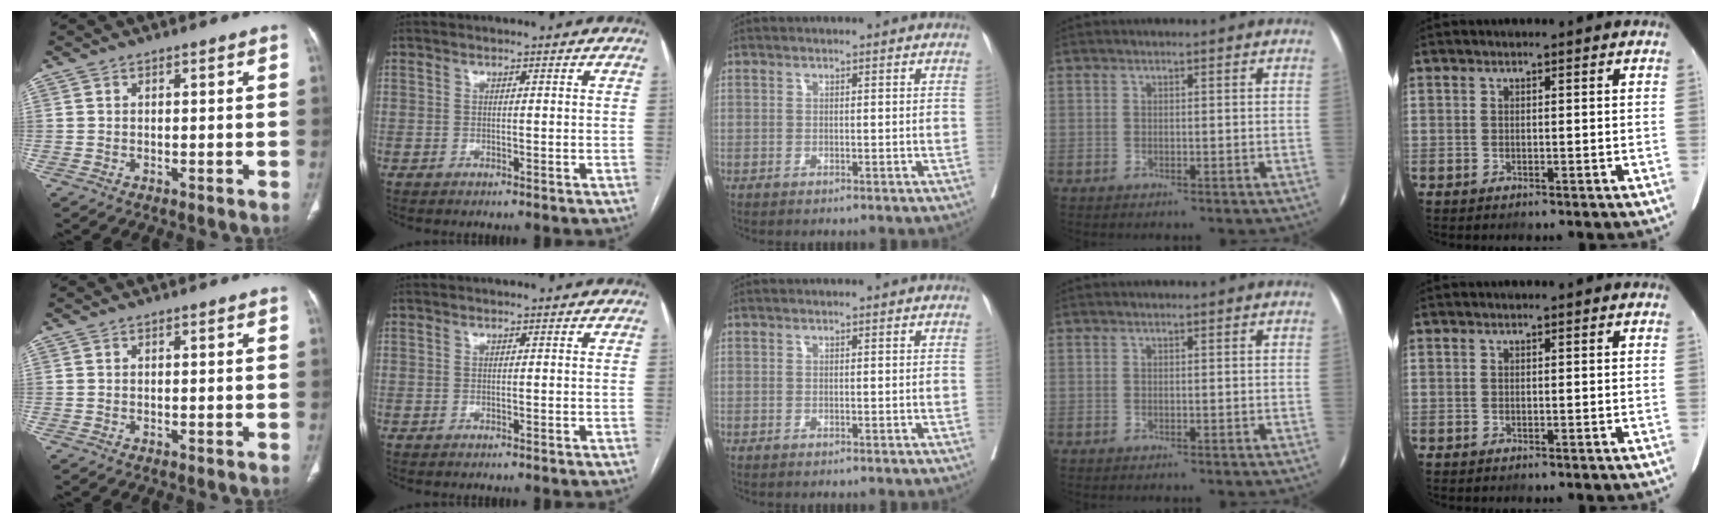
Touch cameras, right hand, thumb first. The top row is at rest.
{}